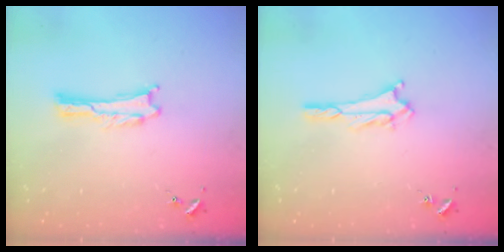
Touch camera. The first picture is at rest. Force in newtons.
{"total": 2.4, "press": 2.4, "slide": 0.4}